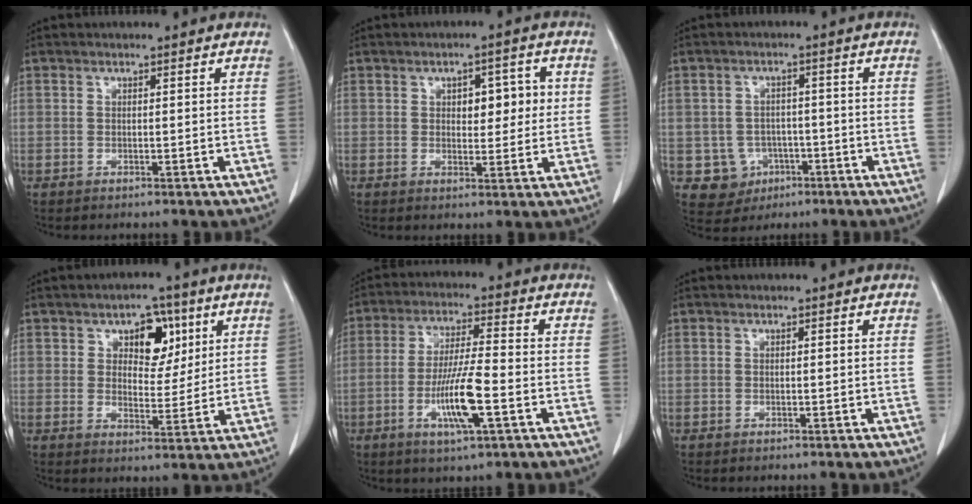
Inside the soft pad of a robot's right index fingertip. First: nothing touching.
{"total": 5.3, "force": [1.2, 2.6, 4.4], "torque": [-0.053, 0.012, 0.019]}
{"total": 5.7, "force": [-1.9, 5.3, 1.0], "torque": [-0.019, 0.007, -0.019]}
{"total": 7.3, "force": [3.2, 4.4, 4.8], "torque": [-0.062, 0.013, 0.050]}
{"total": 9.8, "force": [-3.3, 0.9, 9.2], "torque": [-0.177, -0.008, -0.061]}
{"total": 0.0}